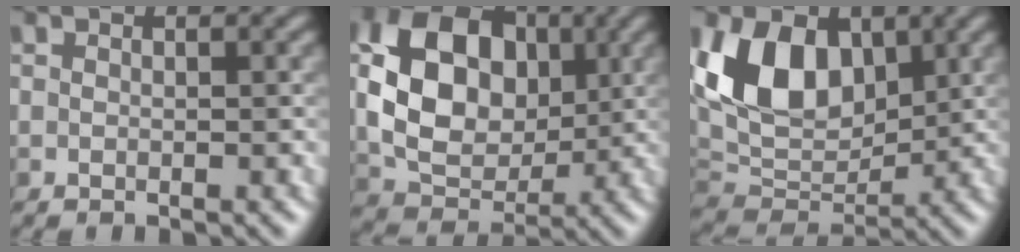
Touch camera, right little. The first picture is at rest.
{"total": 10.5, "force": [0.8, 7.6, 7.2], "torque": [-0.141, -0.001, 0.011]}
{"total": 8.5, "force": [2.2, 5.9, 5.6], "torque": [-0.113, -0.003, 0.033]}